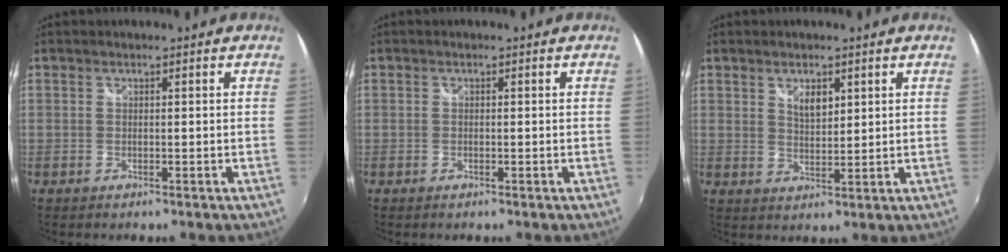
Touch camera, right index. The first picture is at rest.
{"total": 0.0}
{"total": 3.9, "force": [1.9, 2.0, 2.7], "torque": [-0.041, 0.000, 0.033]}